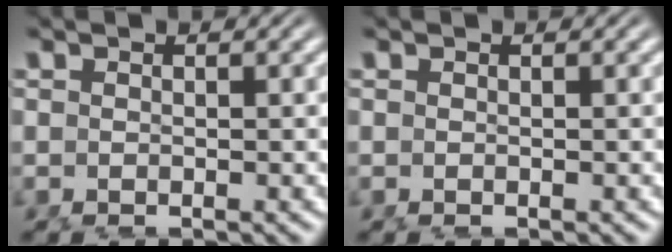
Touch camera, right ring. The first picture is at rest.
{"total": 0.0}